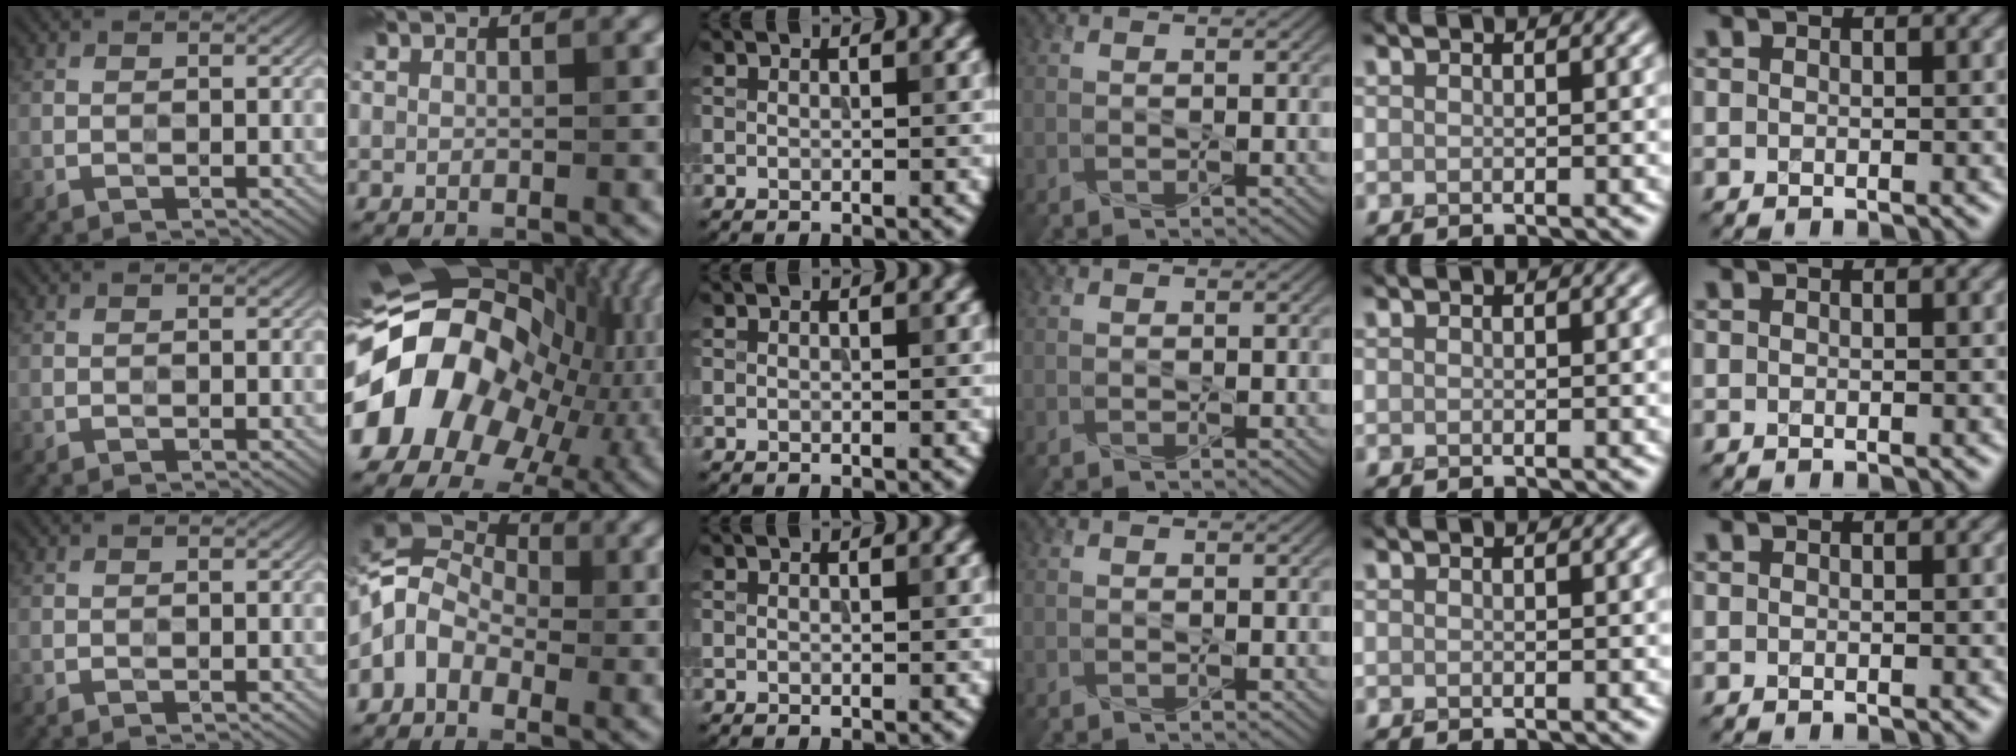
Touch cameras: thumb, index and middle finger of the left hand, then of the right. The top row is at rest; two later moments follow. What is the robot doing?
{"motion": "press", "object": "joystick"}